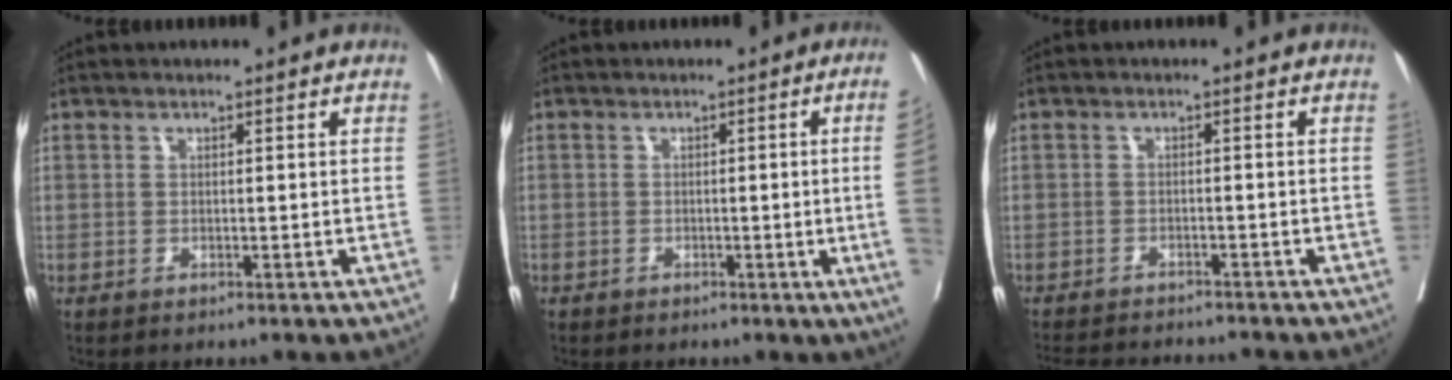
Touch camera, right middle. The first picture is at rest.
{"total": 6.0, "force": [-1.0, -1.9, 5.6], "torque": [-0.055, -0.012, -0.016]}
{"total": 10.3, "force": [-9.7, 1.3, 3.1], "torque": [-0.048, -0.008, -0.131]}